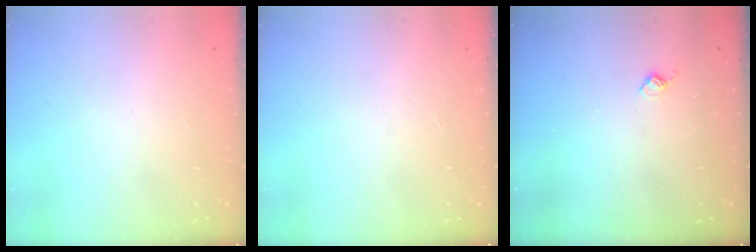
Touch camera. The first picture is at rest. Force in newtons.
{"total": 0.0}
{"total": 5.0, "press": 5.0, "slide": 0.8}